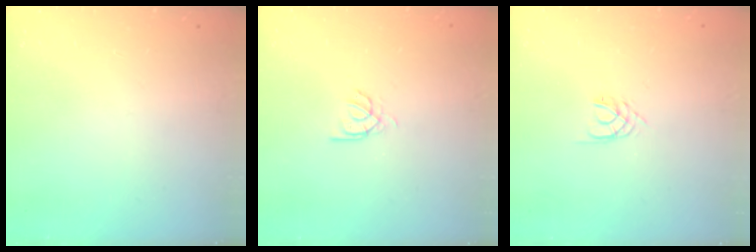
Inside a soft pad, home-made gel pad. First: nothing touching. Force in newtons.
{"total": 2.5, "press": 2.4, "slide": 0.3}
{"total": 2.4, "press": 2.4, "slide": 0.3}